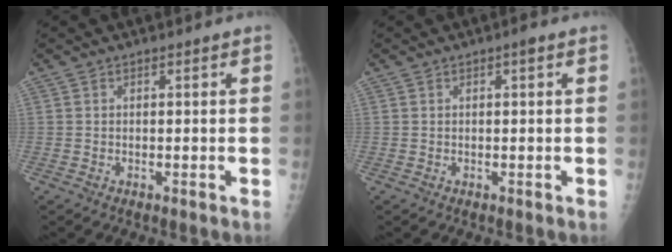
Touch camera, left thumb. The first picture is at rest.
{"total": 0.8, "force": [0.3, 0.1, 0.7], "torque": [-0.013, 0.002, 0.002]}